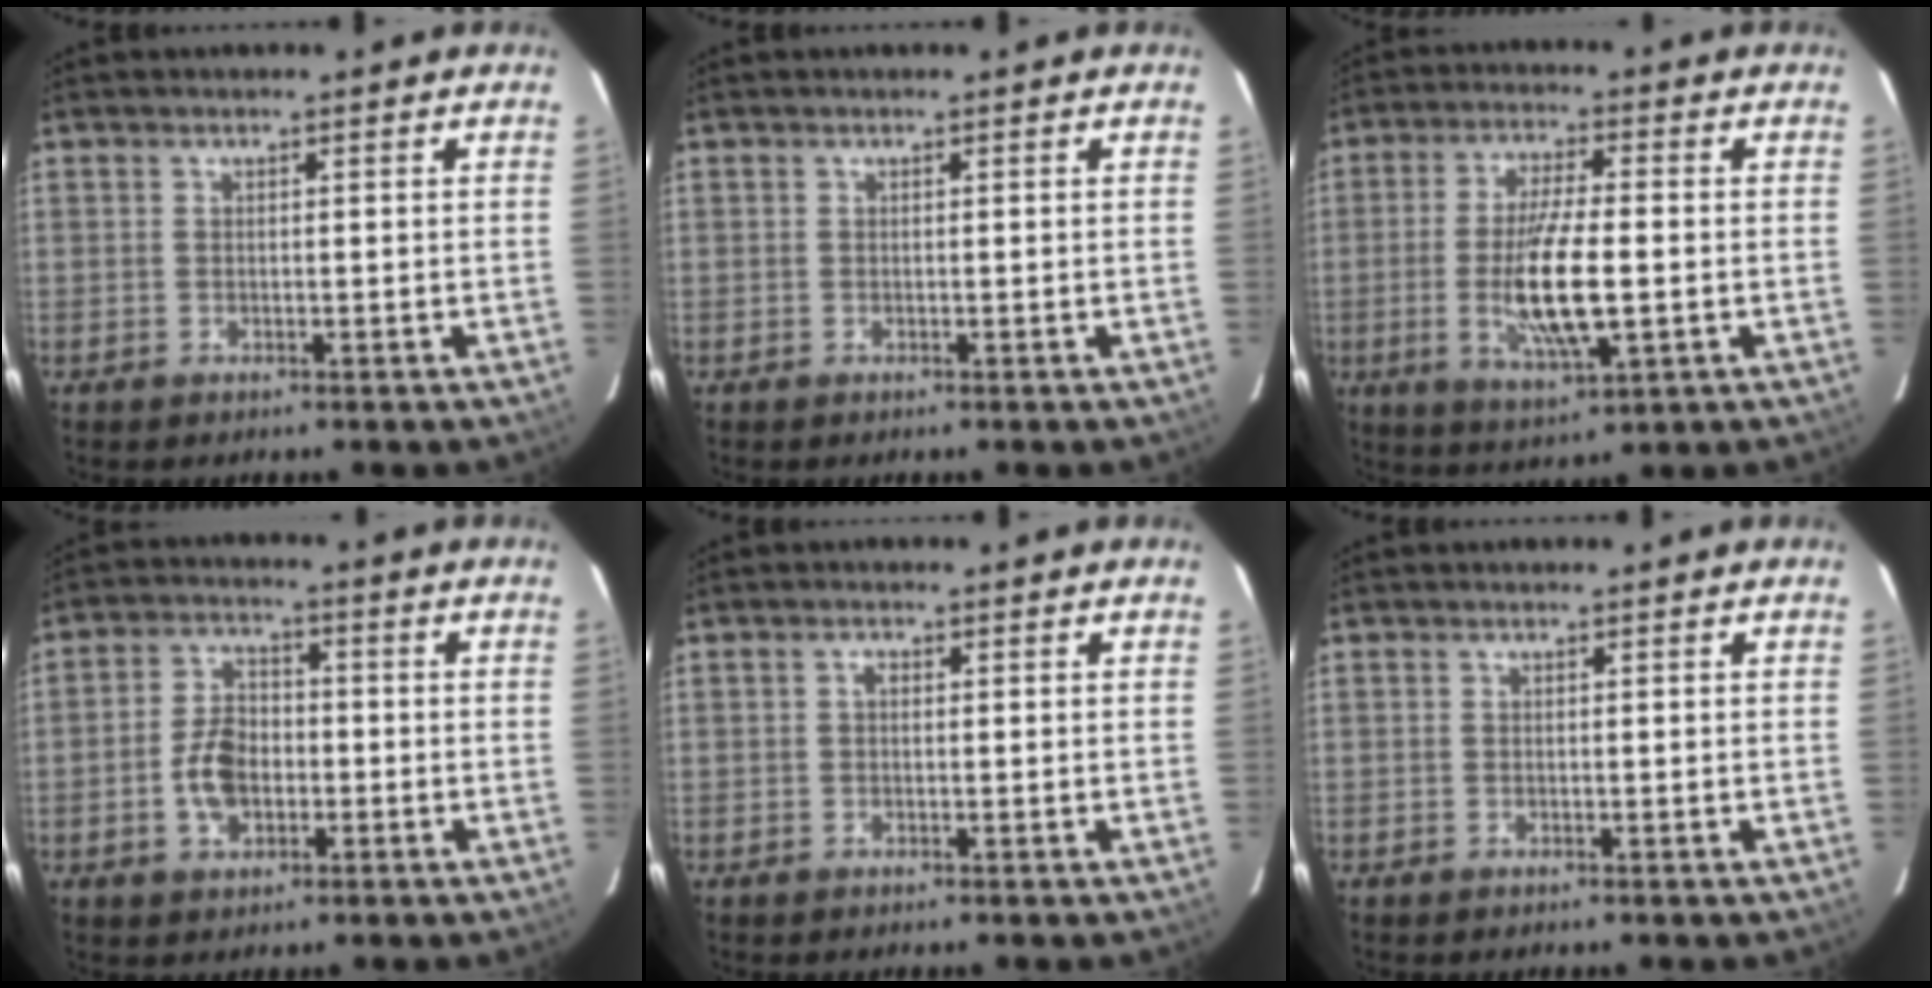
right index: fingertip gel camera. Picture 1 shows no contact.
{"total": 0.0}
{"total": 12.1, "force": [-2.0, 3.0, 11.5], "torque": [-0.224, -0.013, -0.035]}
{"total": 7.7, "force": [-2.0, 5.2, 5.3], "torque": [-0.104, 0.016, -0.028]}
{"total": 0.9, "force": [0.1, 0.7, 0.6], "torque": [-0.010, 0.006, -0.001]}
{"total": 0.0}